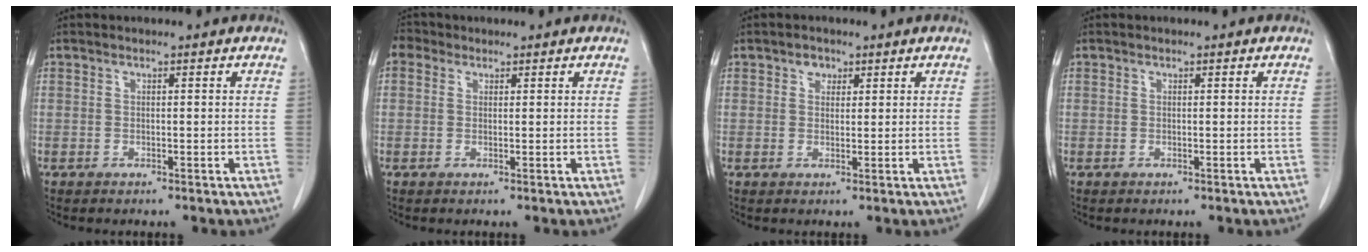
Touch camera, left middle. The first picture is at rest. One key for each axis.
{"total": 2.4, "fx": 1.2, "fy": 1.9, "fz": 0.7, "tx": -0.016, "ty": 0.014, "tz": 0.019}
{"total": 1.8, "fx": 1.0, "fy": 1.4, "fz": 0.6, "tx": -0.008, "ty": 0.002, "tz": 0.015}
{"total": 0.0}